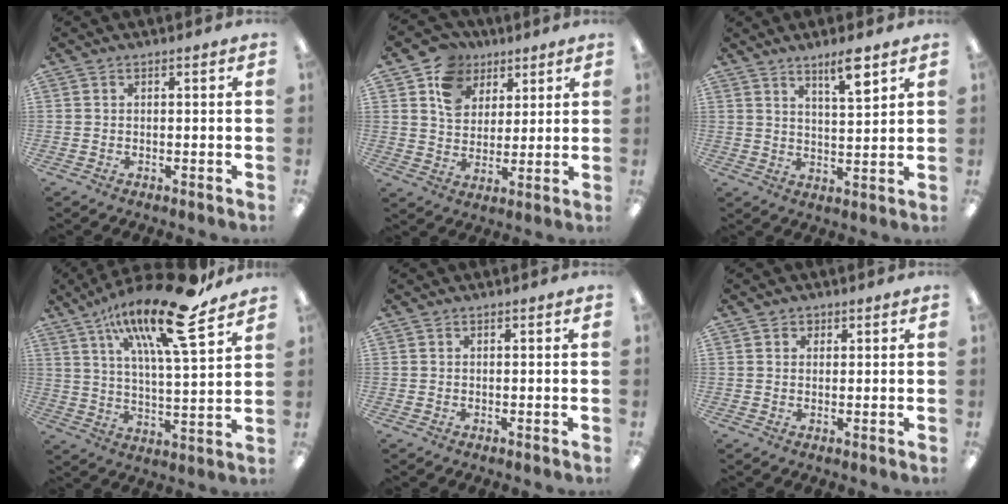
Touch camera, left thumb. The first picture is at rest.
{"total": 10.8, "force": [6.1, 8.3, 3.1], "torque": [-0.067, -0.022, 0.119]}
{"total": 6.9, "force": [5.1, 1.2, 4.5], "torque": [-0.068, -0.029, 0.081]}
{"total": 21.2, "force": [13.7, 5.2, 15.3], "torque": [-0.252, -0.074, 0.217]}
{"total": 0.0}
{"total": 1.5, "force": [0.7, 1.3, 0.2], "torque": [0.004, 0.001, 0.010]}